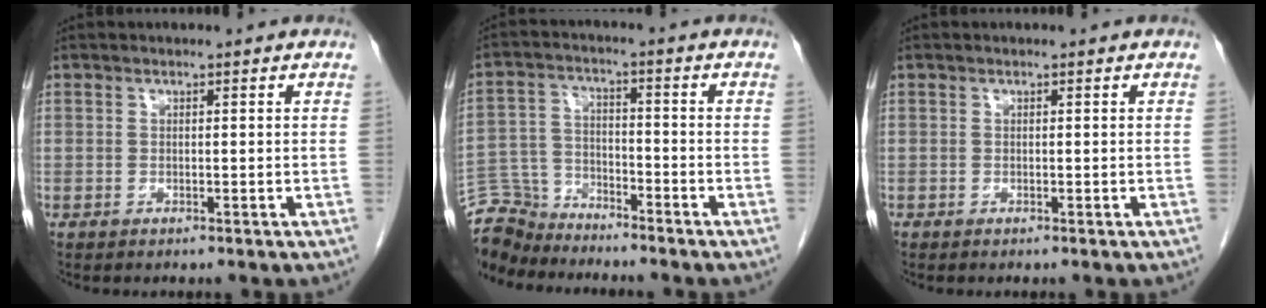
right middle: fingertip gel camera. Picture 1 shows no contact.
{"total": 8.6, "force": [-8.4, 1.9, -0.2], "torque": [-0.003, 0.005, -0.162]}
{"total": 0.0}